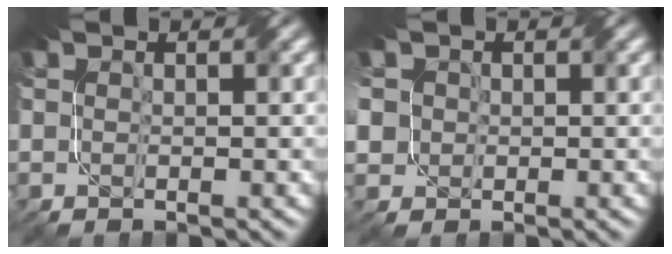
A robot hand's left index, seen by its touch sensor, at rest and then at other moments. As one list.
[{"total": 5.2, "force": [0.2, 4.7, 2.2], "torque": [-0.069, 0.018, -0.016]}]